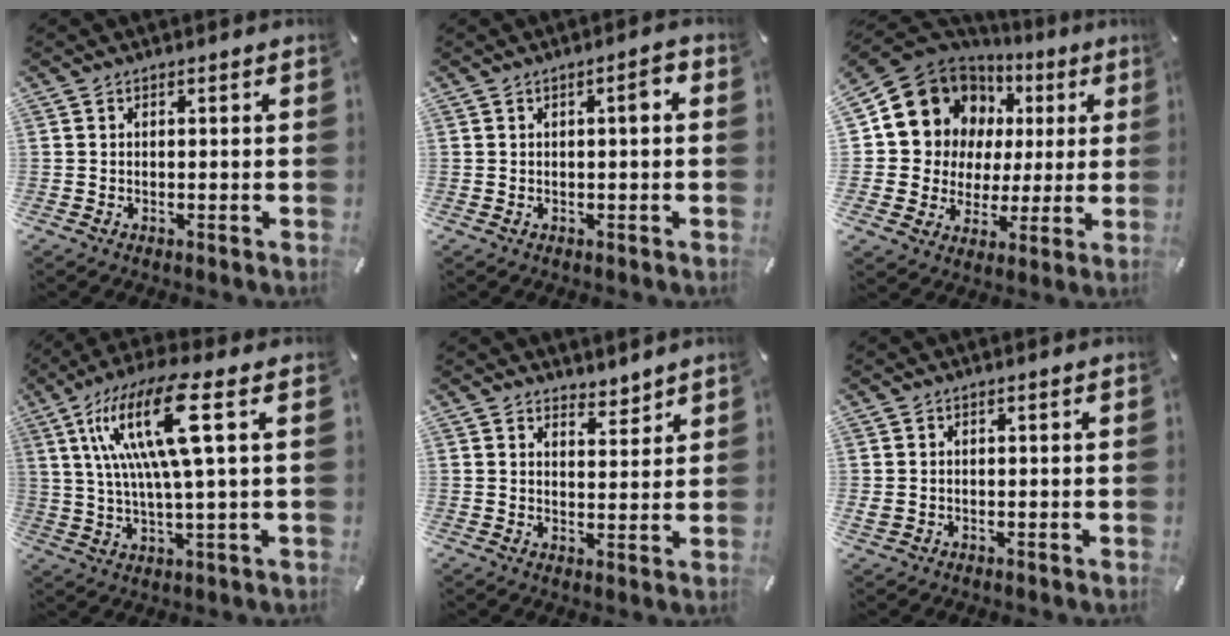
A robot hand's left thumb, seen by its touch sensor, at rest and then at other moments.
{"total": 3.2, "force": [0.5, 0.8, 3.1], "torque": [-0.044, 0.003, 0.002]}
{"total": 13.4, "force": [4.5, 12.3, 2.9], "torque": [-0.051, -0.045, 0.093]}
{"total": 17.1, "force": [5.3, 3.1, 16.0], "torque": [-0.337, -0.009, 0.075]}
{"total": 4.1, "force": [3.9, 1.5, -0.1], "torque": [0.016, -0.030, 0.068]}
{"total": 1.1, "force": [0.0, 0.9, 0.6], "torque": [-0.012, 0.003, 0.000]}